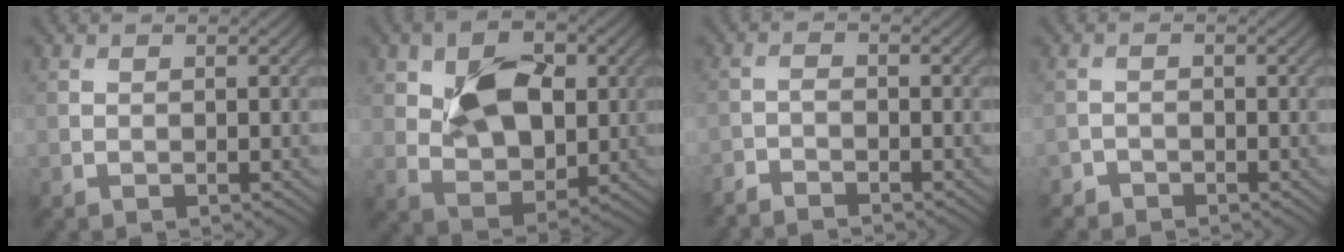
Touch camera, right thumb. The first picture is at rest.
{"total": 9.5, "force": [2.0, 6.2, 6.9], "torque": [-0.133, -0.004, 0.035]}
{"total": 2.7, "force": [-2.6, 0.3, 0.7], "torque": [-0.019, -0.005, -0.056]}
{"total": 1.3, "force": [-1.1, 0.6, -0.1], "torque": [0.004, 0.002, -0.025]}